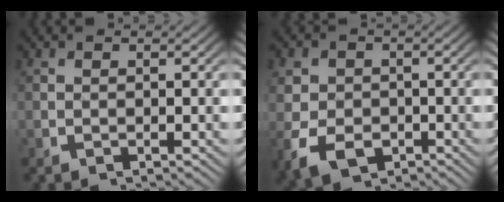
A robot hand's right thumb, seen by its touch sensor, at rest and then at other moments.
{"total": 6.0, "force": [-1.6, 4.6, 3.5], "torque": [-0.072, -0.033, -0.012]}